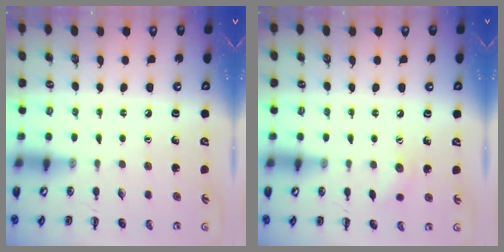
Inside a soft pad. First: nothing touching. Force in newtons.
{"total": 6.2, "press": 6.0, "slide": 1.6}